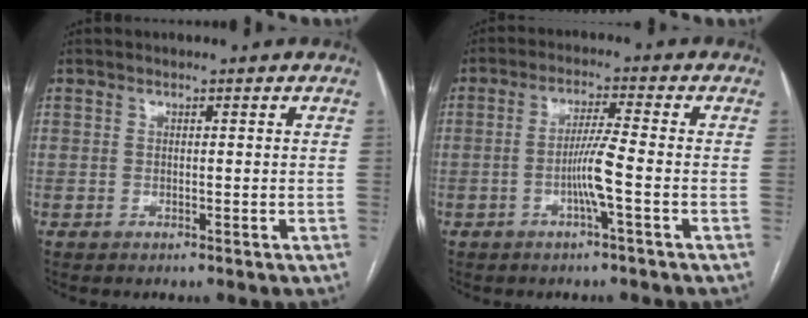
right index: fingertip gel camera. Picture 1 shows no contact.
{"total": 5.1, "force": [-1.5, -0.7, 4.8], "torque": [-0.096, 0.004, -0.029]}